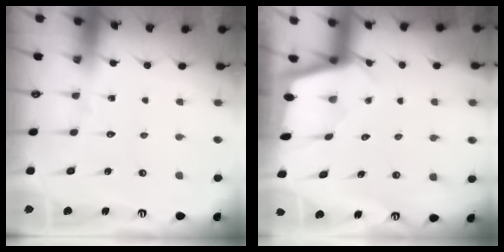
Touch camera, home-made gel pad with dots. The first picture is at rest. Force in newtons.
{"total": 1.7, "press": 1.7, "slide": 0.2}